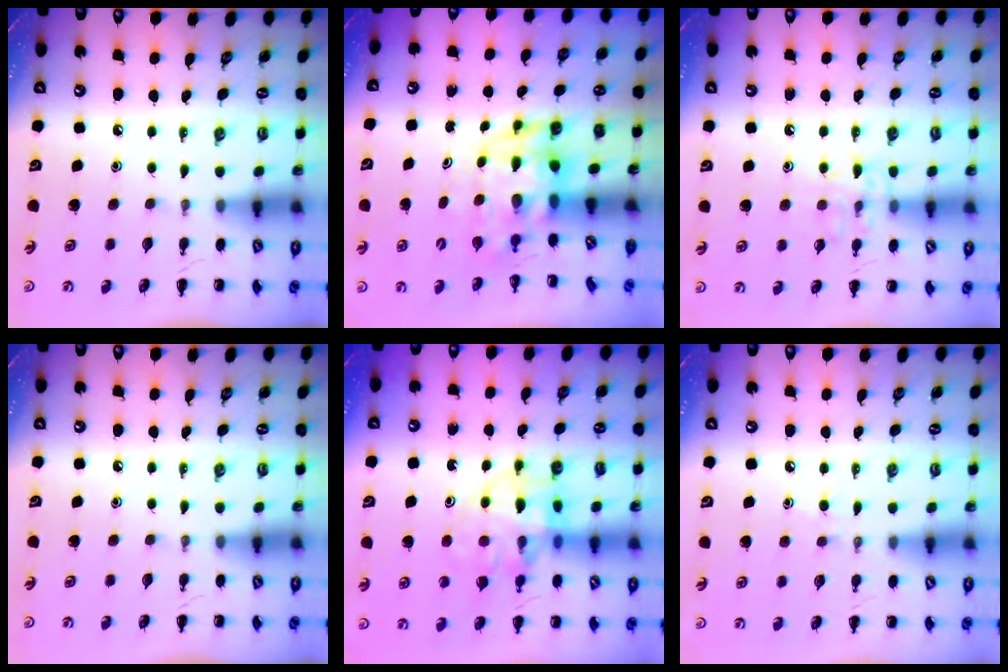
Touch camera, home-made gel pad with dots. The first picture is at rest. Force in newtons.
{"total": 5.7, "press": 5.7, "slide": 1.1}
{"total": 8.5, "press": 8.4, "slide": 0.8}
{"total": 0.0}
{"total": 13.7, "press": 13.3, "slide": 3.3}
{"total": 3.7, "press": 3.5, "slide": 1.2}